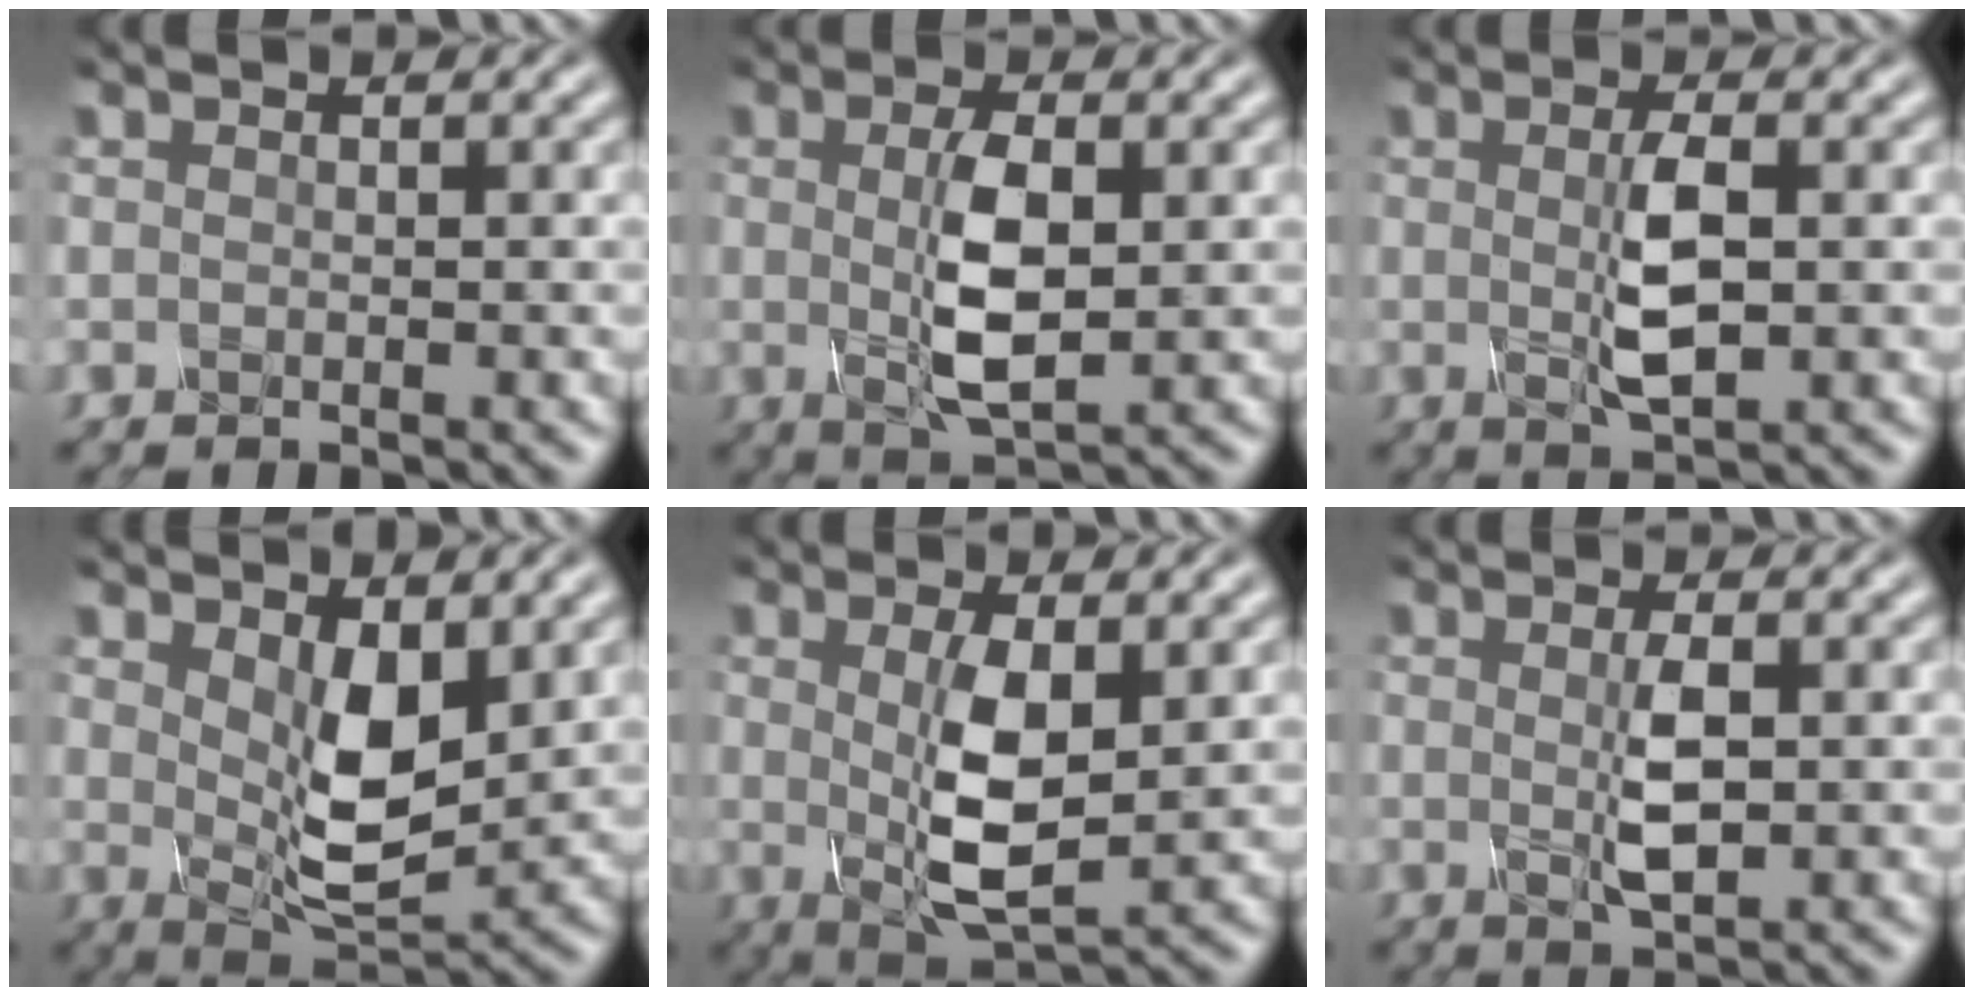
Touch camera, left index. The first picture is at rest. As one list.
[{"total": 4.5, "force": [0.4, 1.4, 4.3], "torque": [-0.095, 0.001, 0.008]}, {"total": 3.1, "force": [0.3, 0.5, 3.0], "torque": [-0.065, 0.002, 0.010]}, {"total": 5.1, "force": [1.3, 2.3, 4.3], "torque": [-0.087, -0.007, 0.030]}, {"total": 5.2, "force": [0.6, 1.7, 4.9], "torque": [-0.103, -0.005, 0.015]}, {"total": 2.3, "force": [0.3, 0.3, 2.2], "torque": [-0.053, 0.001, 0.009]}]